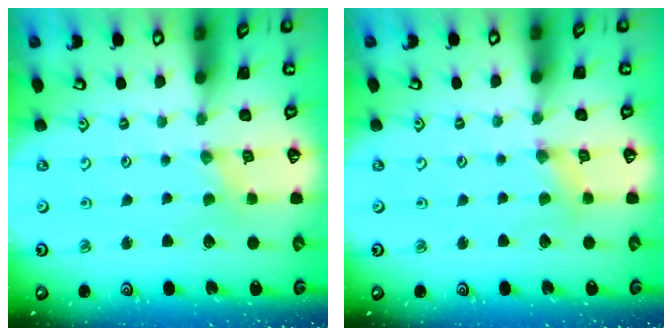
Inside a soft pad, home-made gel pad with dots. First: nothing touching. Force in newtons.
{"total": 1.2, "press": 1.1, "slide": 0.3}